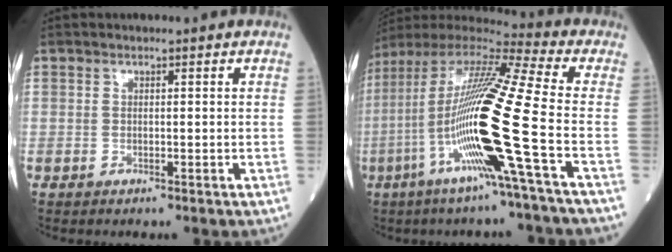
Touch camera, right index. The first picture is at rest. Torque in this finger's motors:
{"motor_torque": [2.14, 0.00, 1.06, 0.21]}